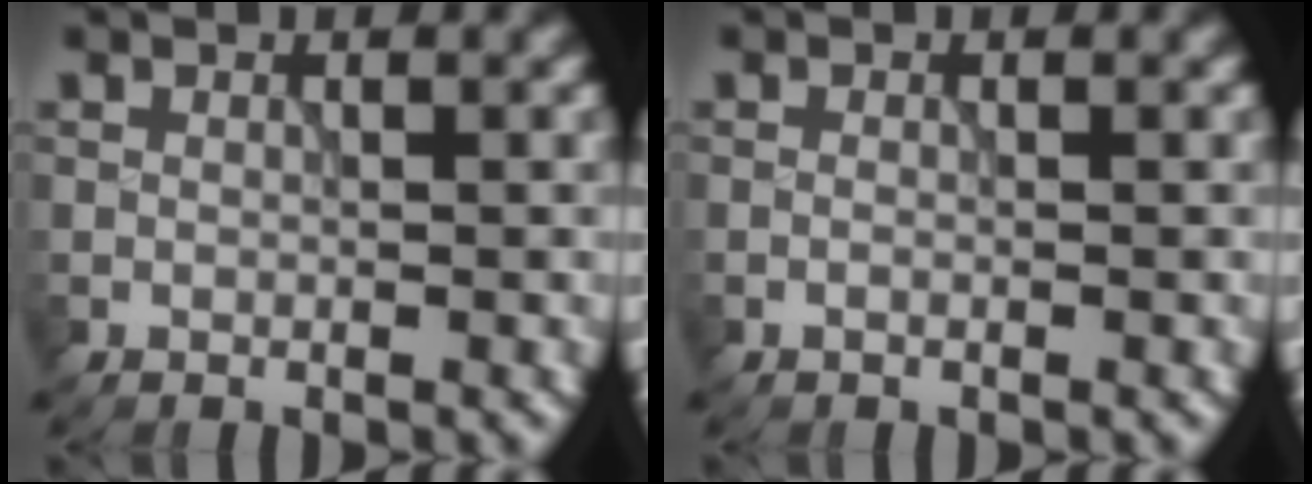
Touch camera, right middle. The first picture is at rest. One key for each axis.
{"total": 0.0}